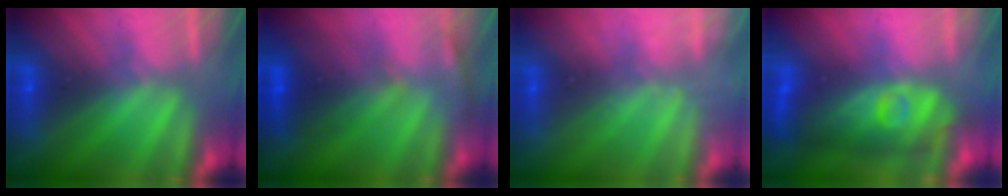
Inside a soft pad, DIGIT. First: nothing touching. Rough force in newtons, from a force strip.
{"total": 2.7}
{"total": 1.7}
{"total": 4.4}